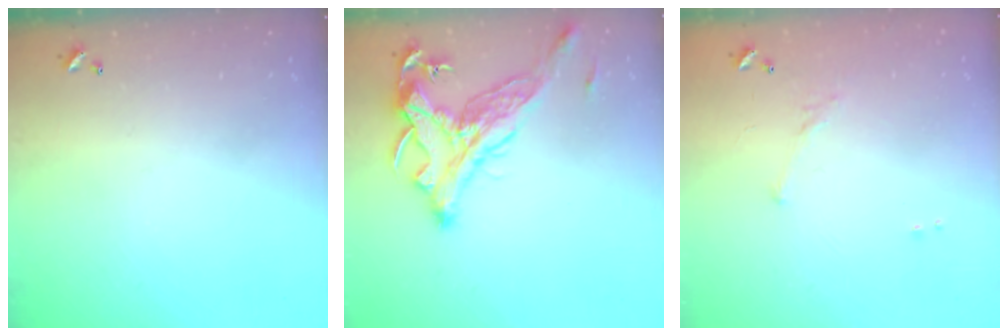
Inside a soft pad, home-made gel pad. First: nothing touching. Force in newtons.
{"total": 5.4, "press": 5.1, "slide": 1.8}
{"total": 5.9, "press": 5.9, "slide": 0.8}